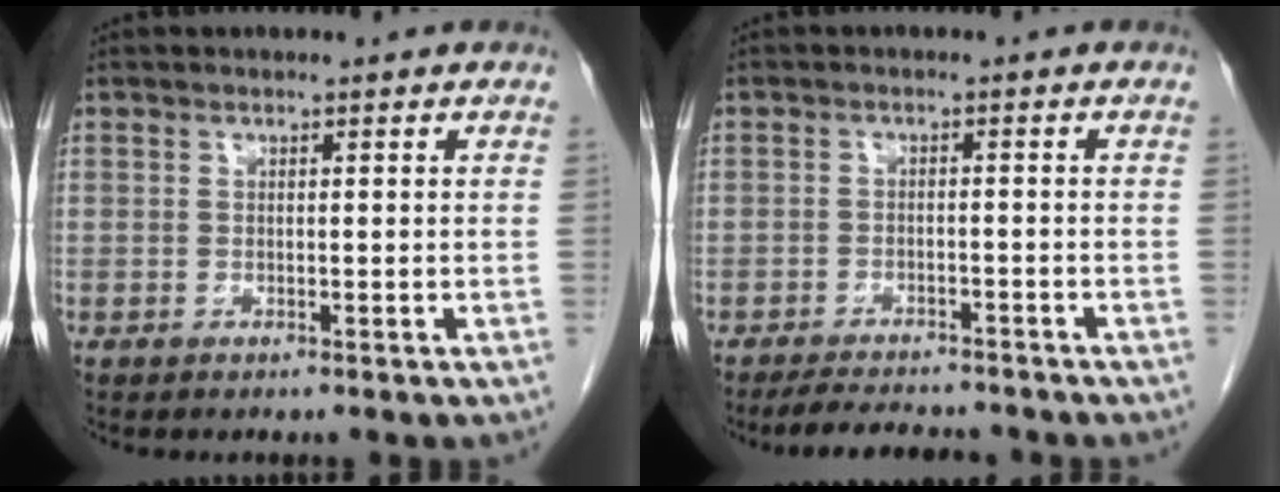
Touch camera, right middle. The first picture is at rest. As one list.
[{"total": 7.0, "force": [-6.4, 1.7, 2.3], "torque": [-0.032, -0.009, -0.095]}]